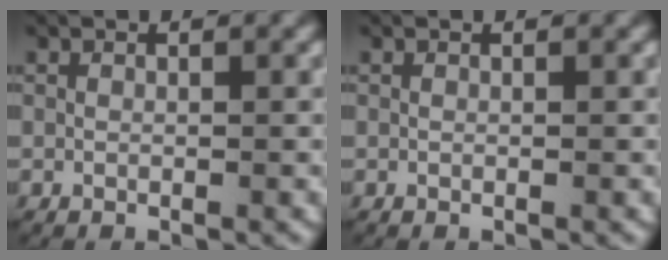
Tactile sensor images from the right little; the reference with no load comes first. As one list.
[{"total": 0.0}]